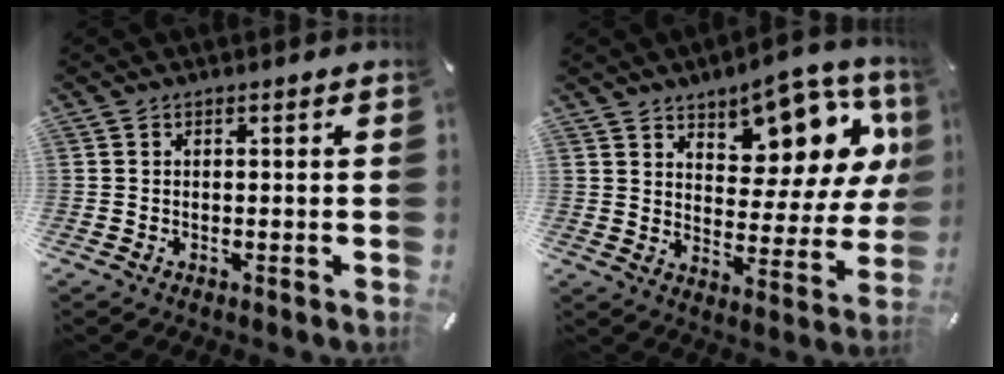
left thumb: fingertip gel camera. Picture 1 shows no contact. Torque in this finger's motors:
{"motor_torque": [2.38, 2.63, 0.98, 0.32, 0.22]}